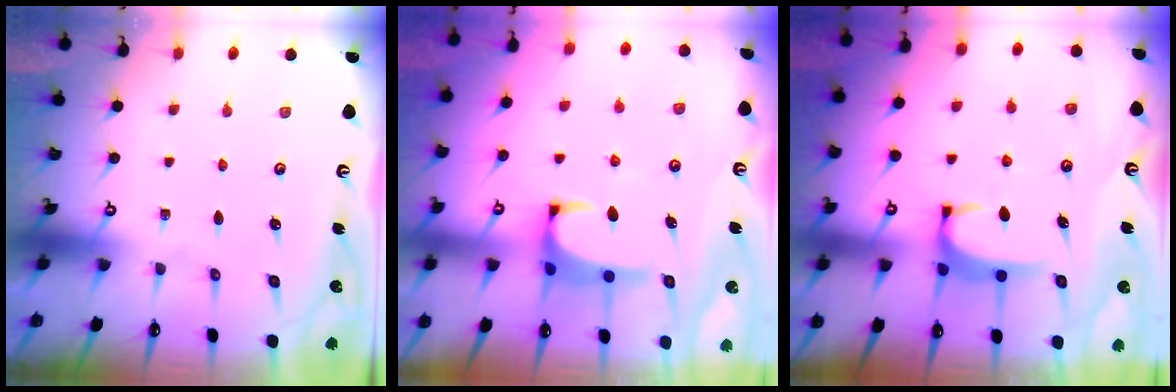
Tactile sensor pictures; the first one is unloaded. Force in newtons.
{"total": 1.5, "press": 1.4, "slide": 0.5}
{"total": 2.0, "press": 1.9, "slide": 0.6}